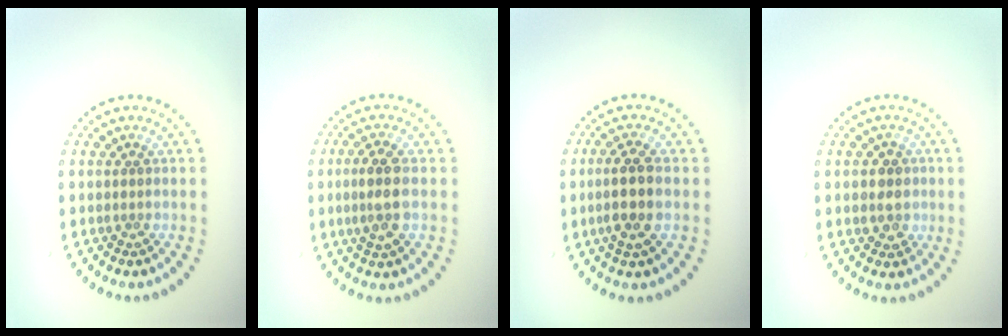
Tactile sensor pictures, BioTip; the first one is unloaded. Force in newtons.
{"total": 2.8, "press": 2.7, "slide": 0.9}
{"total": 3.0, "press": 2.8, "slide": 1.3}
{"total": 2.3, "press": 2.1, "slide": 0.8}